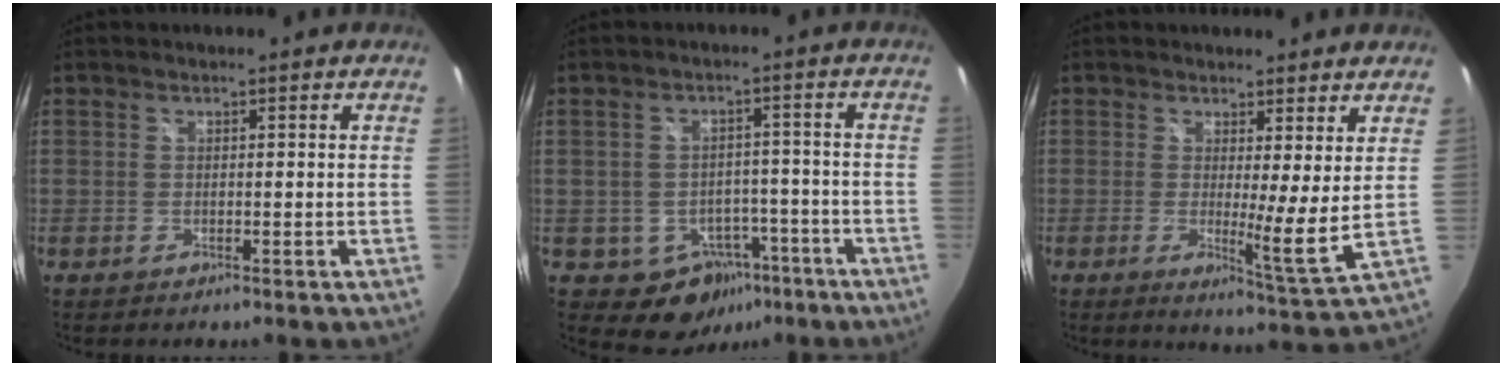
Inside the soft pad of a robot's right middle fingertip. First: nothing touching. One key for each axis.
{"total": 8.5, "fx": -4.5, "fy": 6.8, "fz": 2.4, "tx": -0.046, "ty": 0.023, "tz": -0.034}
{"total": 6.7, "fx": 2.2, "fy": -0.1, "fz": 6.3, "tx": -0.093, "ty": -0.018, "tz": 0.030}